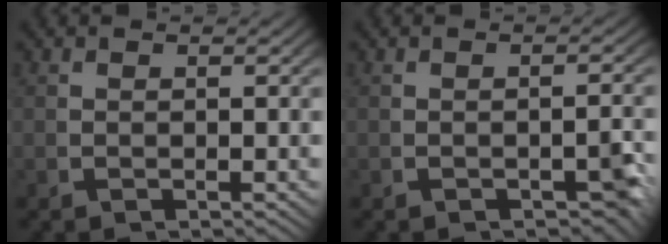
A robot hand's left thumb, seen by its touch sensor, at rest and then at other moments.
{"total": 1.6, "force": [-1.0, 0.6, 1.2], "torque": [-0.016, 0.001, -0.014]}